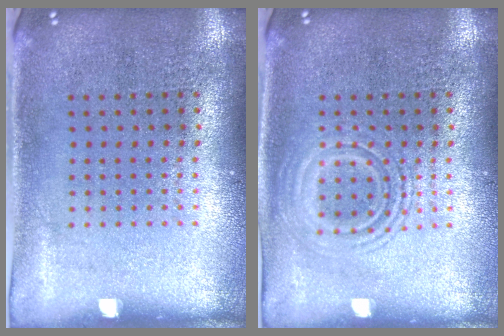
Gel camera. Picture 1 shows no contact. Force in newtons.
{"total": 2.7, "press": 2.7, "slide": 0.4}